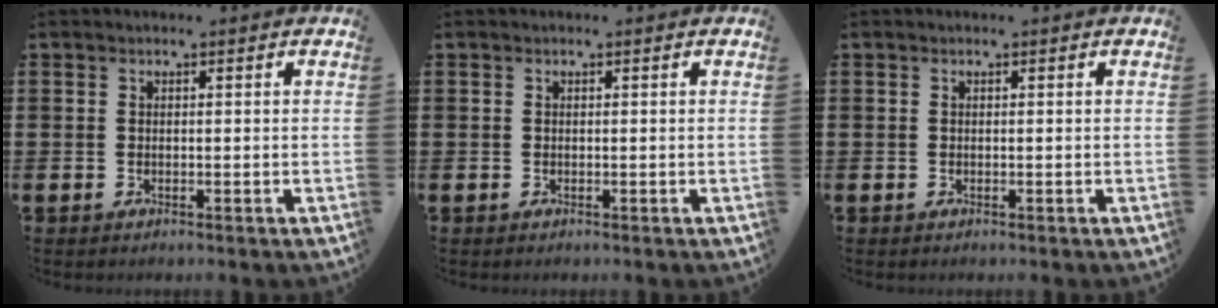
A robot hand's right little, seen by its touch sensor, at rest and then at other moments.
{"total": 0.0}
{"total": 0.0}